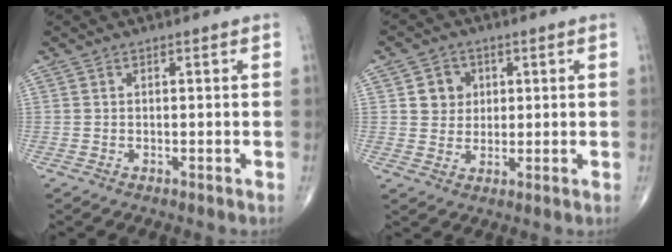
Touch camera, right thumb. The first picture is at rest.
{"total": 5.1, "force": [1.4, 4.6, 1.7], "torque": [-0.002, -0.001, 0.022]}